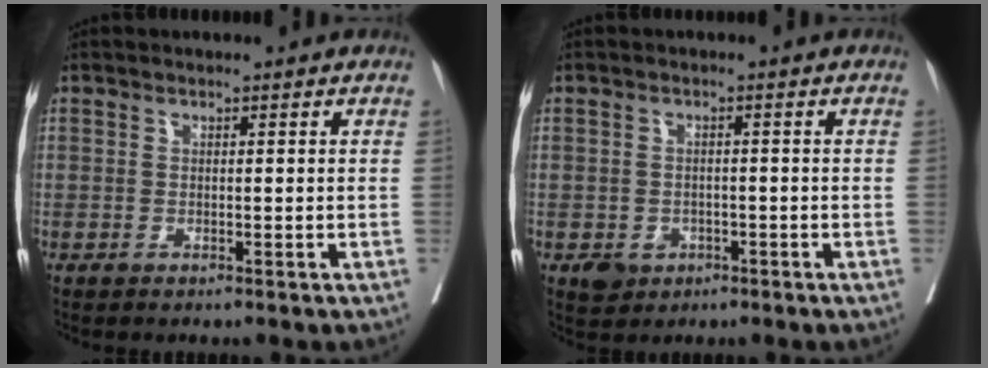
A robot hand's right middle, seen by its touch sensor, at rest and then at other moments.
{"total": 3.4, "force": [-1.8, 2.7, 1.0], "torque": [-0.012, 0.004, -0.021]}